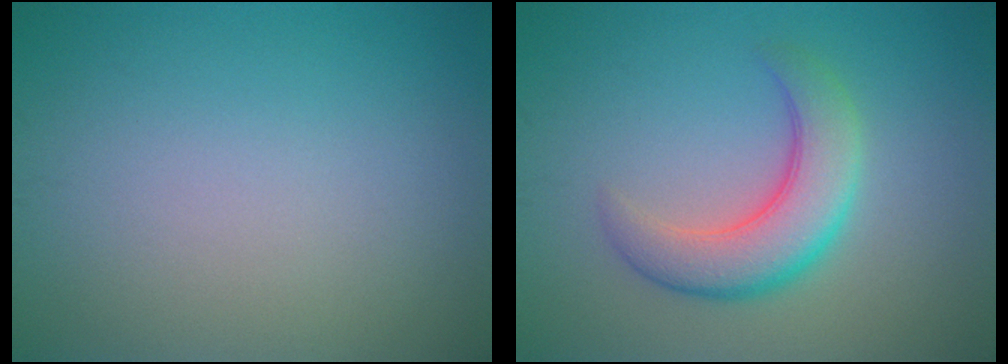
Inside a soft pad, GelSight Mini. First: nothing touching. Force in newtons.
{"total": 5.2, "press": 5.2, "slide": 0.3}